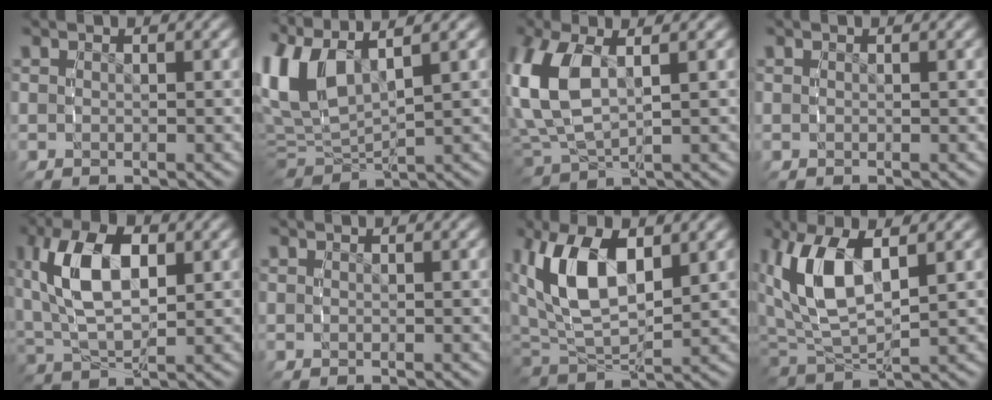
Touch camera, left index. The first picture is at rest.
{"total": 9.5, "force": [2.4, 6.7, 6.3], "torque": [-0.167, -0.003, 0.041]}
{"total": 8.1, "force": [1.5, 5.6, 5.6], "torque": [-0.170, -0.011, 0.037]}
{"total": 0.0}
{"total": 7.6, "force": [1.3, 4.5, 5.9], "torque": [-0.136, -0.007, 0.029]}
{"total": 0.0}
{"total": 8.0, "force": [2.0, 4.7, 6.1], "torque": [-0.154, -0.009, 0.042]}
{"total": 7.1, "force": [1.8, 4.1, 5.5], "torque": [-0.149, -0.005, 0.040]}